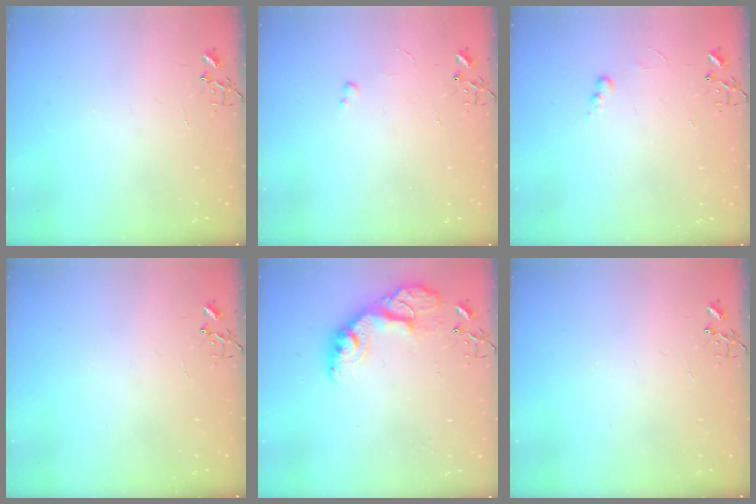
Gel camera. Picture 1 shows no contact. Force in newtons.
{"total": 2.0, "press": 2.0, "slide": 0.3}
{"total": 3.5, "press": 3.4, "slide": 0.5}
{"total": 0.0}
{"total": 15.2, "press": 15.1, "slide": 1.1}
{"total": 0.0}